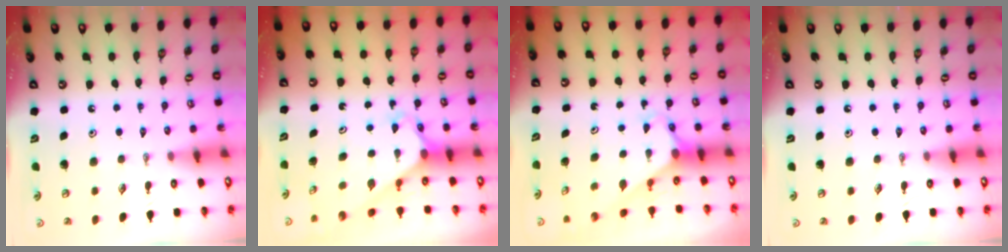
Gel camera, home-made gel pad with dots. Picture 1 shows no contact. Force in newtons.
{"total": 2.2, "press": 2.2, "slide": 0.1}
{"total": 2.9, "press": 2.9, "slide": 0.0}
{"total": 0.0}